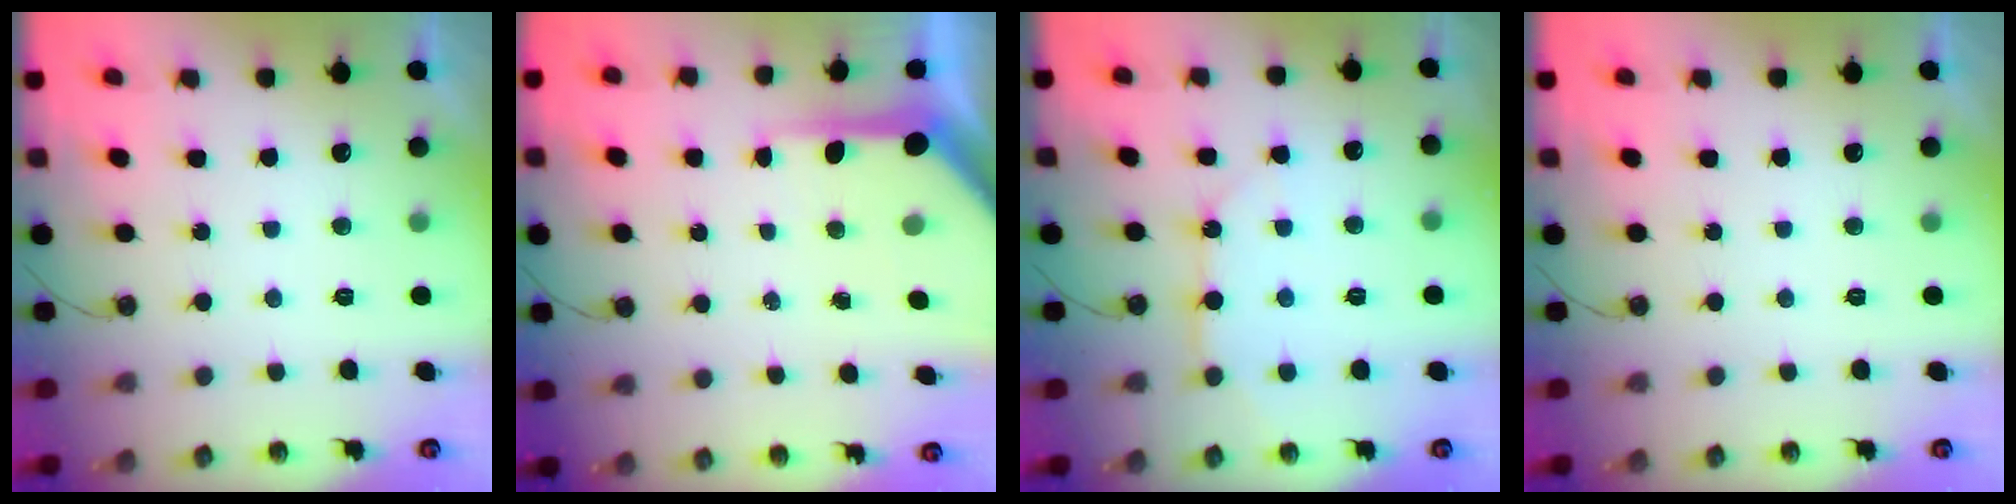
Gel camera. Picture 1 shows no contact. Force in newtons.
{"total": 8.3, "press": 8.2, "slide": 1.0}
{"total": 8.4, "press": 8.3, "slide": 0.8}
{"total": 0.0}